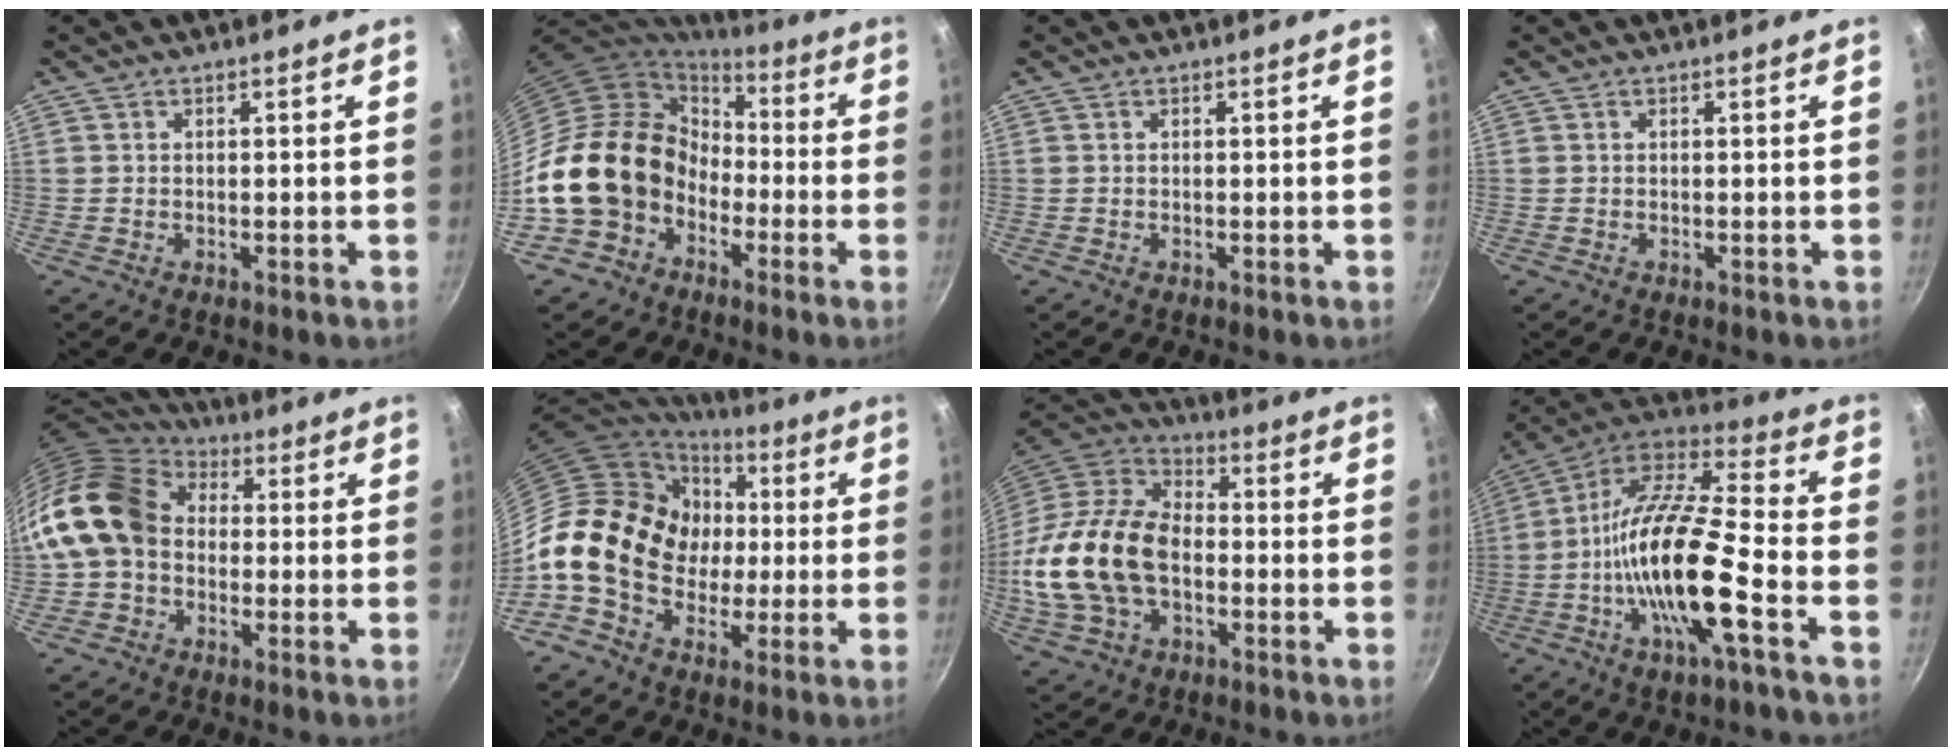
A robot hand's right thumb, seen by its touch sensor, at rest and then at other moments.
{"total": 17.8, "force": [-5.2, 14.5, 8.9], "torque": [-0.125, 0.057, -0.088]}
{"total": 0.0}
{"total": 0.0}
{"total": 16.0, "force": [0.3, 12.5, 10.0], "torque": [-0.173, 0.033, -0.011]}
{"total": 20.0, "force": [-0.4, 16.1, 11.9], "torque": [-0.184, 0.041, -0.010]}
{"total": 21.7, "force": [-3.1, 14.4, 16.0], "torque": [-0.299, 0.035, -0.063]}
{"total": 20.6, "force": [-6.1, 5.4, 18.9], "torque": [-0.346, 0.036, -0.130]}